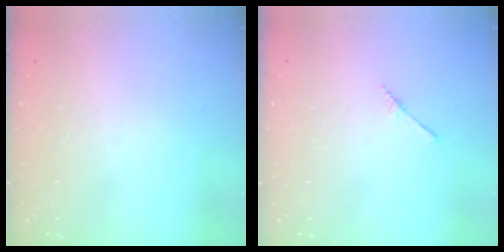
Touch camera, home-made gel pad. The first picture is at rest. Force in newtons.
{"total": 2.5, "press": 2.4, "slide": 0.3}